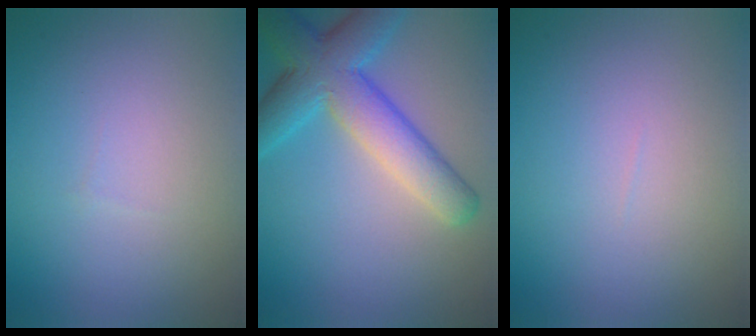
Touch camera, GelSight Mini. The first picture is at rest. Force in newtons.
{"total": 7.3, "press": 7.3, "slide": 0.3}
{"total": 0.0}